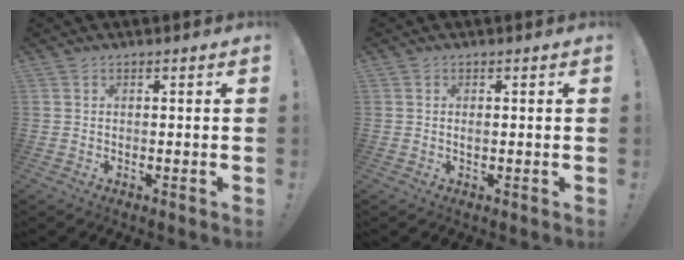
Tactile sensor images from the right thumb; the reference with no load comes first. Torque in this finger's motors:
{"motor_torque": [-0.11, -0.03, -0.09, 0.05, 0.00]}